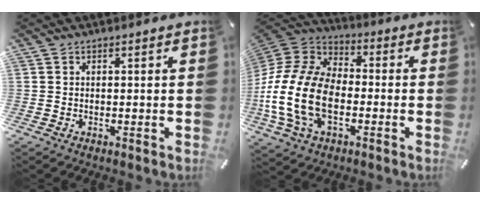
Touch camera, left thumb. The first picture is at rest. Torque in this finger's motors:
{"motor_torque": [0.90, 2.32, 2.13, 0.64, 0.84]}